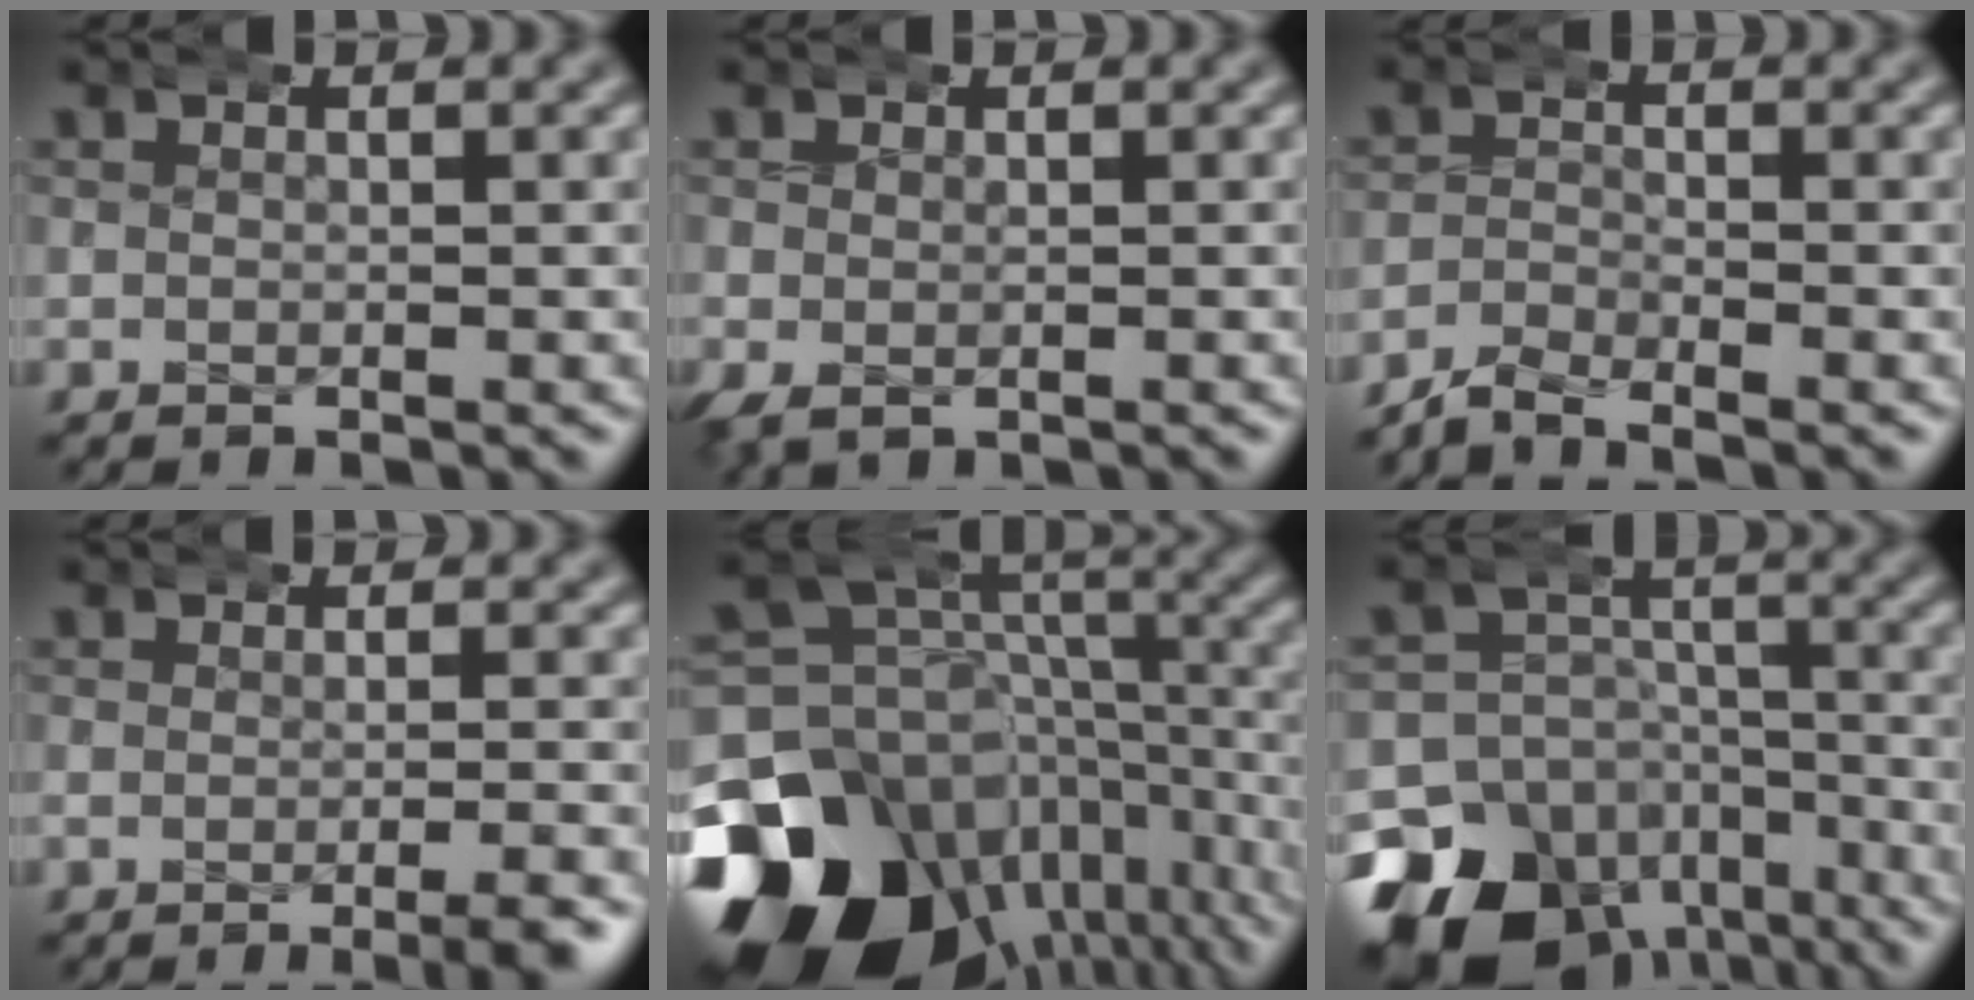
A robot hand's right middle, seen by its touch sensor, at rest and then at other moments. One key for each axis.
{"total": 2.1, "fx": -0.6, "fy": 1.5, "fz": 1.2, "tx": -0.025, "ty": -0.009, "tz": -0.002}
{"total": 3.2, "fx": -3.1, "fy": 0.6, "fz": 0.3, "tx": 0.003, "ty": -0.002, "tz": -0.060}
{"total": 2.4, "fx": -1.6, "fy": -0.3, "fz": 1.7, "tx": -0.014, "ty": 0.007, "tz": -0.034}
{"total": 22.2, "fx": -9.9, "fy": 15.2, "fz": 12.8, "tx": -0.183, "ty": -0.079, "tz": -0.134}
{"total": 17.1, "fx": -10.0, "fy": 11.8, "fz": 7.2, "tx": -0.113, "ty": -0.071, "tz": -0.146}